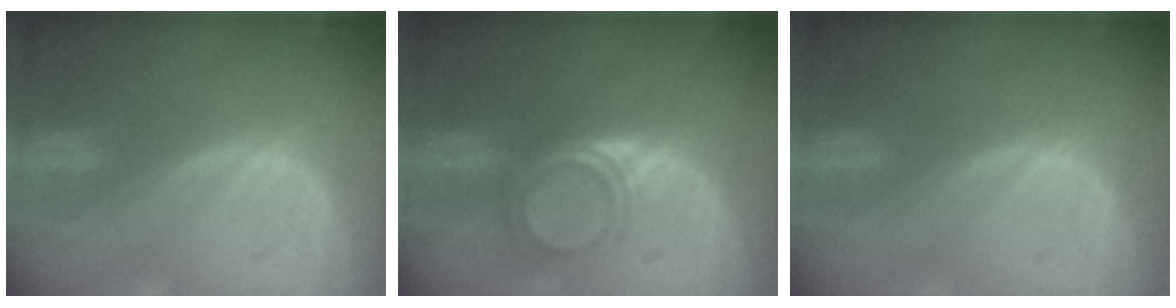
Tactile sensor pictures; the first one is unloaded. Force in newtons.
{"total": 4.8, "press": 4.2, "slide": 2.4}
{"total": 0.0}